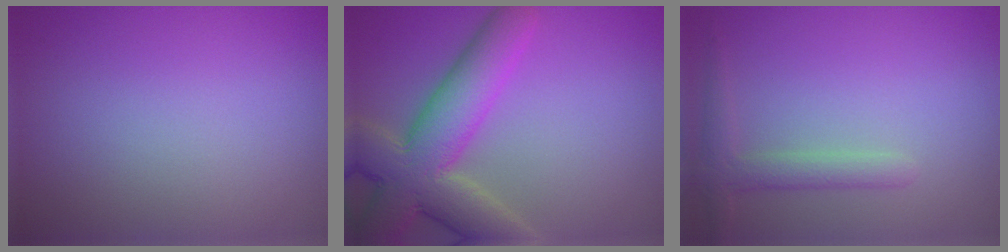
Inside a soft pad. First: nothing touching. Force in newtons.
{"total": 9.2, "press": 9.2, "slide": 0.7}
{"total": 2.3, "press": 2.3, "slide": 0.2}